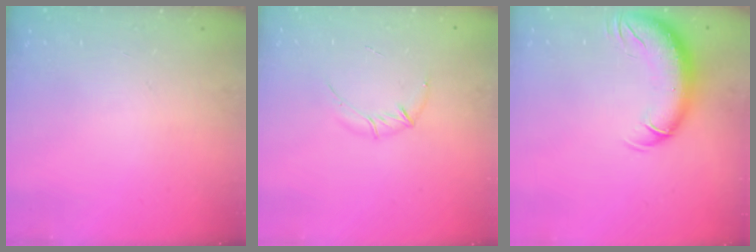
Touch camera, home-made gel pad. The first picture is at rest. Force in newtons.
{"total": 5.8, "press": 5.7, "slide": 1.3}
{"total": 12.4, "press": 12.0, "slide": 3.3}